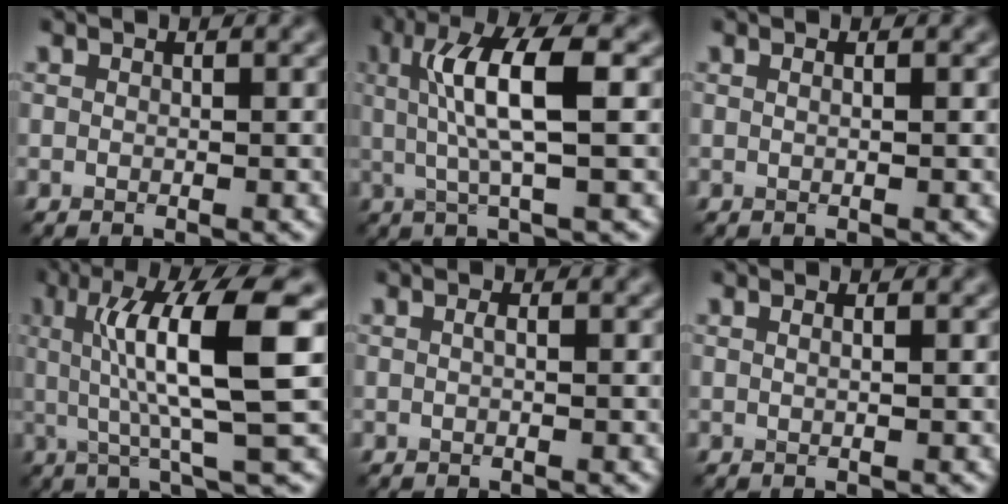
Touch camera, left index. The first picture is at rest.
{"total": 6.6, "force": [1.1, 1.4, 6.4], "torque": [-0.119, 0.006, 0.021]}
{"total": 0.7, "force": [0.3, 0.3, 0.6], "torque": [-0.006, -0.001, -0.004]}
{"total": 10.1, "force": [1.9, 2.0, 9.7], "torque": [-0.139, 0.003, 0.033]}
{"total": 0.5, "force": [0.1, 0.1, 0.5], "torque": [-0.012, 0.002, 0.002]}
{"total": 1.1, "force": [0.4, 0.5, 0.9], "torque": [-0.004, -0.004, -0.004]}